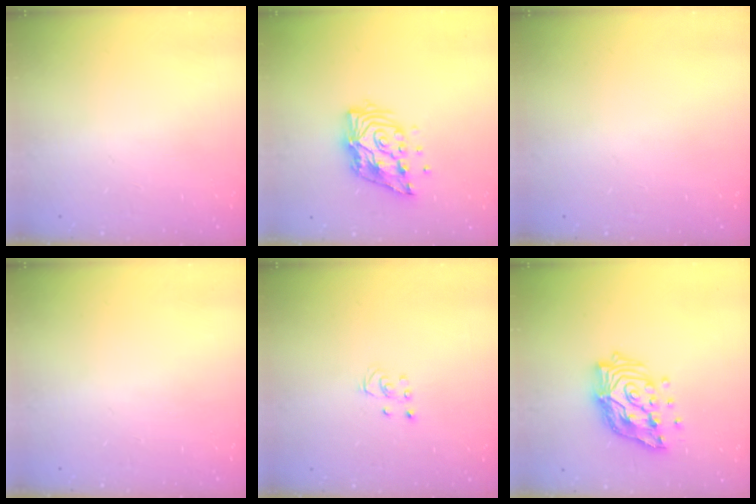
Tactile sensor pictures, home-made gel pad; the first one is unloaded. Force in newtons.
{"total": 13.0, "press": 12.9, "slide": 1.1}
{"total": 0.0}
{"total": 0.0}
{"total": 2.5, "press": 2.5, "slide": 0.2}
{"total": 16.1, "press": 16.0, "slide": 1.8}